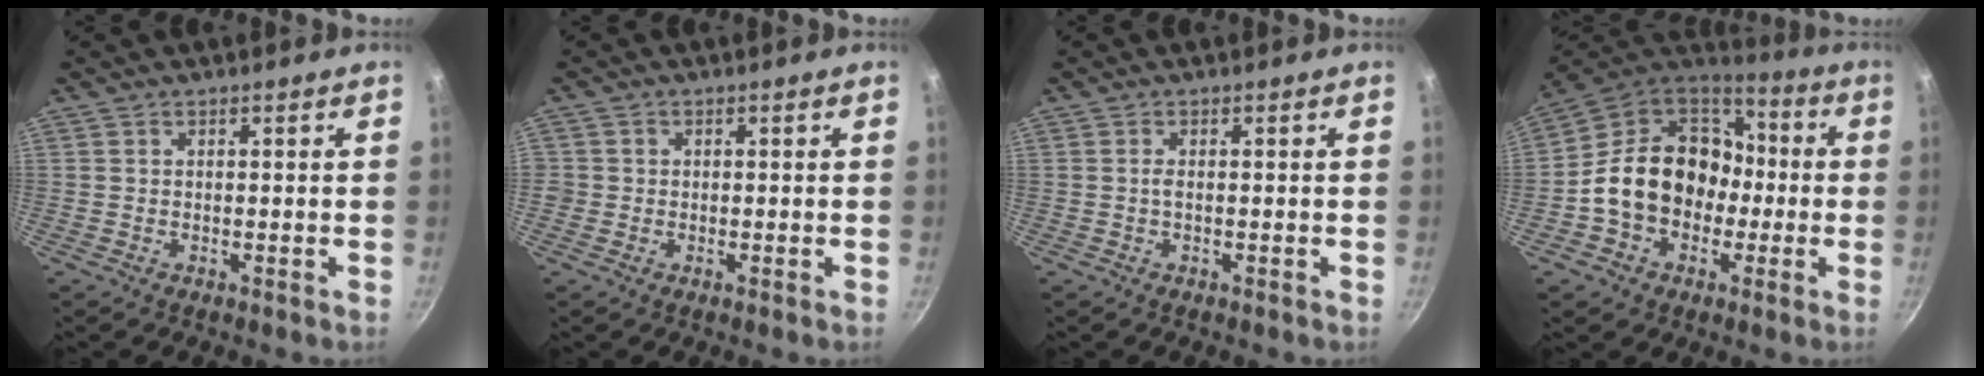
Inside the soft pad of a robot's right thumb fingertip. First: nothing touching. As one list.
[{"total": 1.8, "force": [-0.3, 1.7, 0.3], "torque": [0.001, 0.005, -0.007]}, {"total": 0.9, "force": [-0.1, 0.3, 0.8], "torque": [-0.019, 0.002, -0.003]}, {"total": 19.7, "force": [-2.0, 15.8, 11.6], "torque": [-0.171, 0.061, -0.037]}]